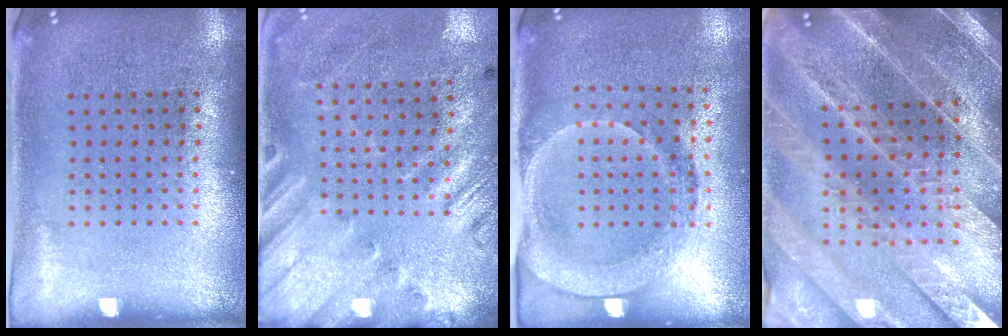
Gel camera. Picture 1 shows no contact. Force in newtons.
{"total": 2.7, "press": 1.9, "slide": 1.9}
{"total": 1.7, "press": 1.5, "slide": 0.8}
{"total": 3.9, "press": 3.6, "slide": 1.5}